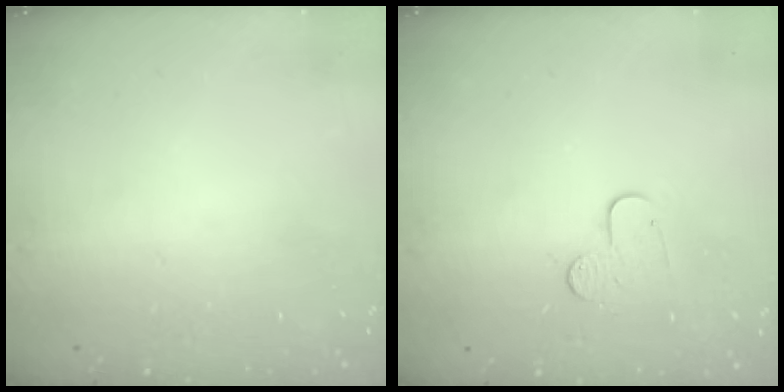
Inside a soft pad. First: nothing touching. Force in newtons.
{"total": 6.6, "press": 6.5, "slide": 0.6}